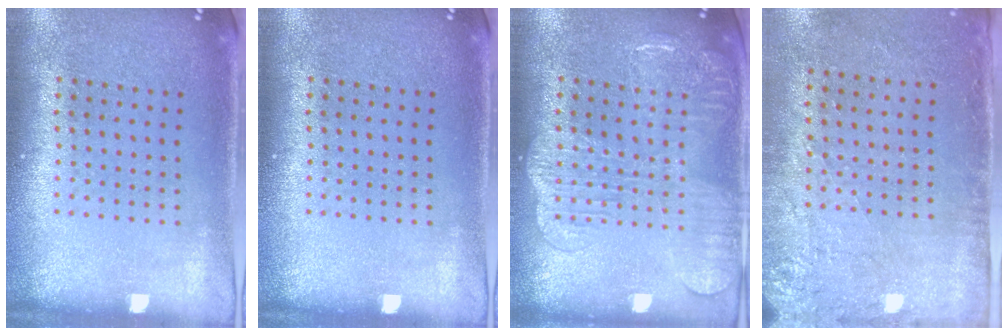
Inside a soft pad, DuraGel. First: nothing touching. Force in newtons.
{"total": 0.0}
{"total": 2.2, "press": 2.1, "slide": 0.4}
{"total": 2.8, "press": 2.3, "slide": 1.6}